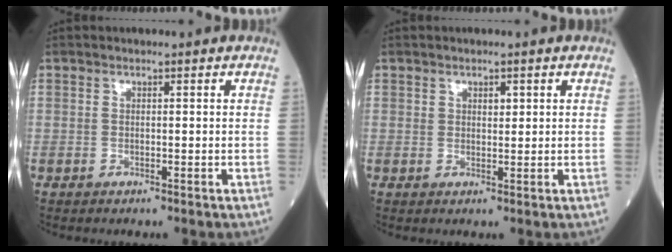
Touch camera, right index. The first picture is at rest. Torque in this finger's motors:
{"motor_torque": [-0.04, 0.00, 0.00, 0.01]}